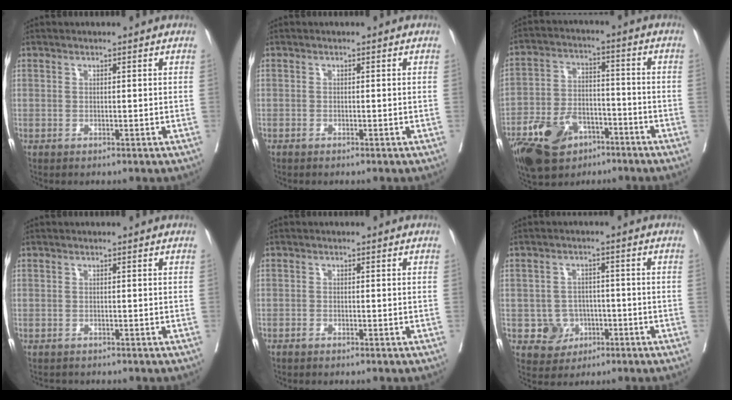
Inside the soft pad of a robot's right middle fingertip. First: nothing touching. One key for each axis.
{"total": 0.7, "fx": -0.6, "fy": 0.0, "fz": 0.4, "tx": -0.010, "ty": -0.002, "tz": -0.012}
{"total": 14.8, "fx": -9.2, "fy": 8.3, "fz": 8.0, "tx": -0.167, "ty": -0.003, "tz": -0.158}
{"total": 1.1, "fx": -1.1, "fy": 0.3, "fz": -0.1, "tx": -0.007, "ty": -0.005, "tz": -0.019}
{"total": 1.3, "fx": -1.1, "fy": 0.1, "fz": 0.6, "tx": -0.013, "ty": -0.002, "tz": -0.017}
{"total": 4.7, "fx": -1.7, "fy": 4.3, "fz": 0.6, "tx": 0.000, "ty": 0.012, "tz": -0.020}